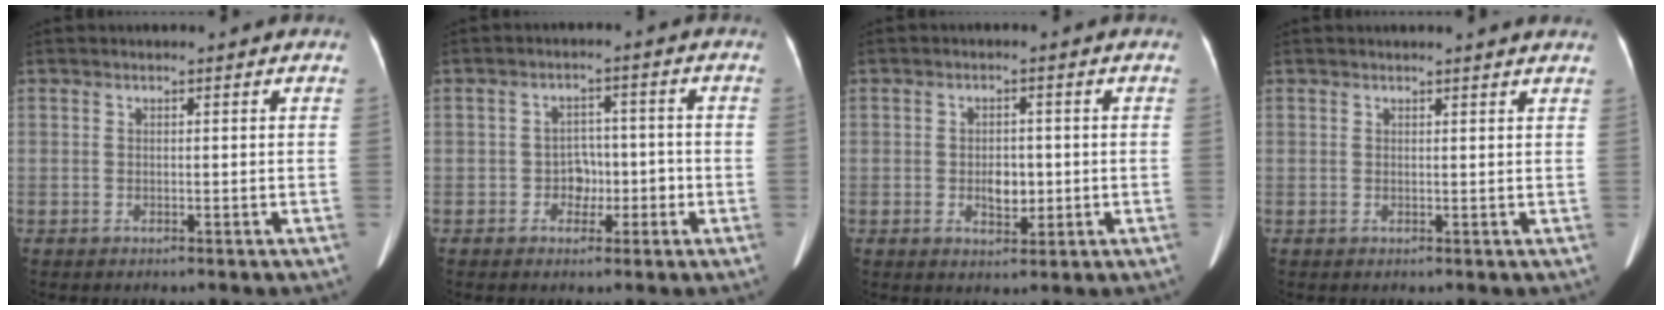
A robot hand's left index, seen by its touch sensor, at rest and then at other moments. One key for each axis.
{"total": 3.8, "fx": -1.3, "fy": 2.9, "fz": 2.1, "tx": -0.028, "ty": 0.014, "tz": -0.019}
{"total": 3.6, "fx": -0.5, "fy": 2.2, "fz": 2.7, "tx": -0.044, "ty": 0.001, "tz": -0.002}
{"total": 4.3, "fx": 4.0, "fy": -0.2, "fz": 1.4, "tx": -0.019, "ty": 0.007, "tz": 0.034}